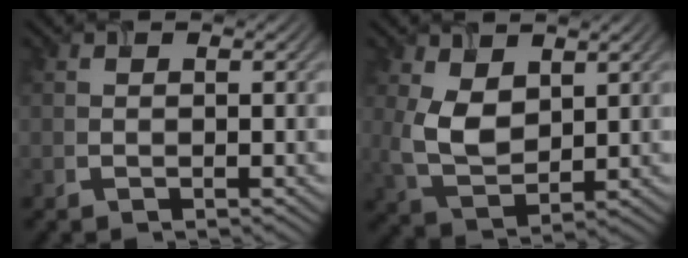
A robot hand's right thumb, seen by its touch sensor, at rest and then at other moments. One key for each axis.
{"total": 6.5, "fx": 2.0, "fy": 4.0, "fz": 4.7, "tx": -0.114, "ty": -0.006, "tz": 0.042}